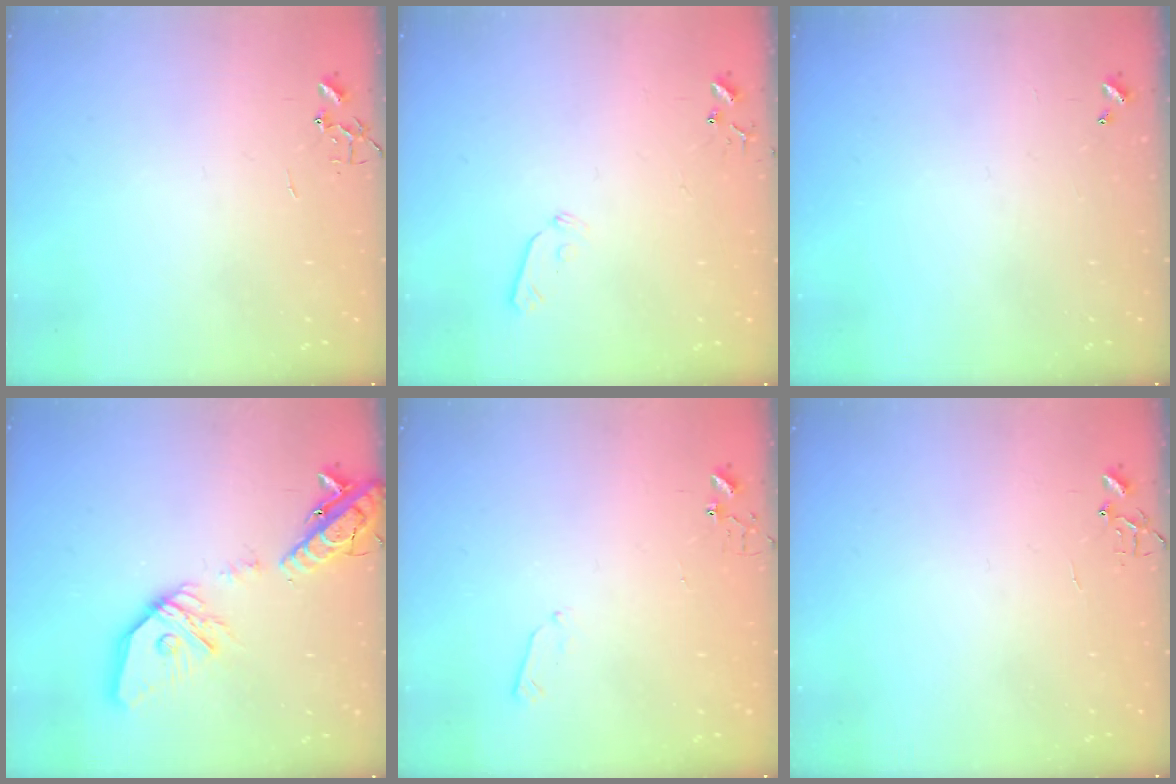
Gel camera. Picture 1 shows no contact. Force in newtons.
{"total": 5.4, "press": 5.4, "slide": 0.8}
{"total": 0.0}
{"total": 21.4, "press": 21.2, "slide": 3.5}
{"total": 3.7, "press": 3.6, "slide": 0.5}
{"total": 6.4, "press": 6.4, "slide": 0.6}